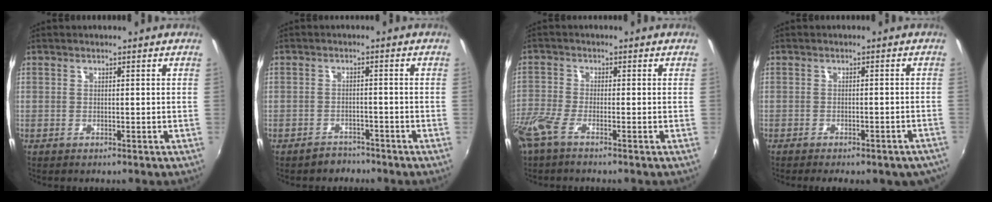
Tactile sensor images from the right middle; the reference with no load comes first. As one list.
[{"total": 3.4, "force": [-2.9, 1.7, 0.1], "torque": [-0.013, 0.003, -0.045]}, {"total": 5.4, "force": [-4.1, 0.9, 3.5], "torque": [-0.092, -0.020, -0.087]}, {"total": 9.8, "force": [-7.8, 3.0, 5.0], "torque": [-0.092, -0.023, -0.089]}]